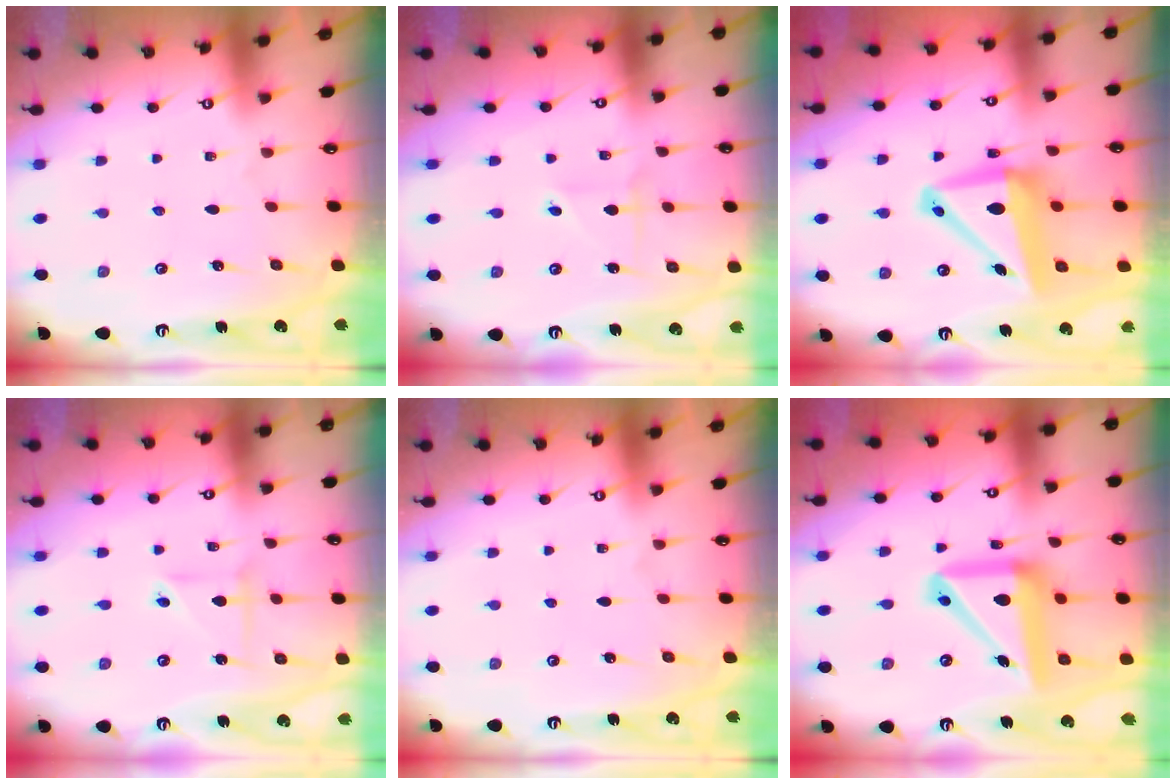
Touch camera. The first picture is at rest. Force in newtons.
{"total": 2.7, "press": 2.7, "slide": 0.1}
{"total": 13.0, "press": 12.7, "slide": 3.0}
{"total": 3.9, "press": 3.9, "slide": 0.4}
{"total": 0.0}
{"total": 16.8, "press": 16.7, "slide": 2.3}